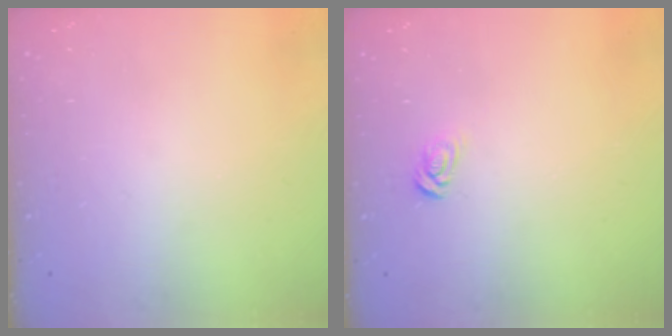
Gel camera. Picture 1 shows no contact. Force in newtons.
{"total": 3.8, "press": 3.7, "slide": 0.4}